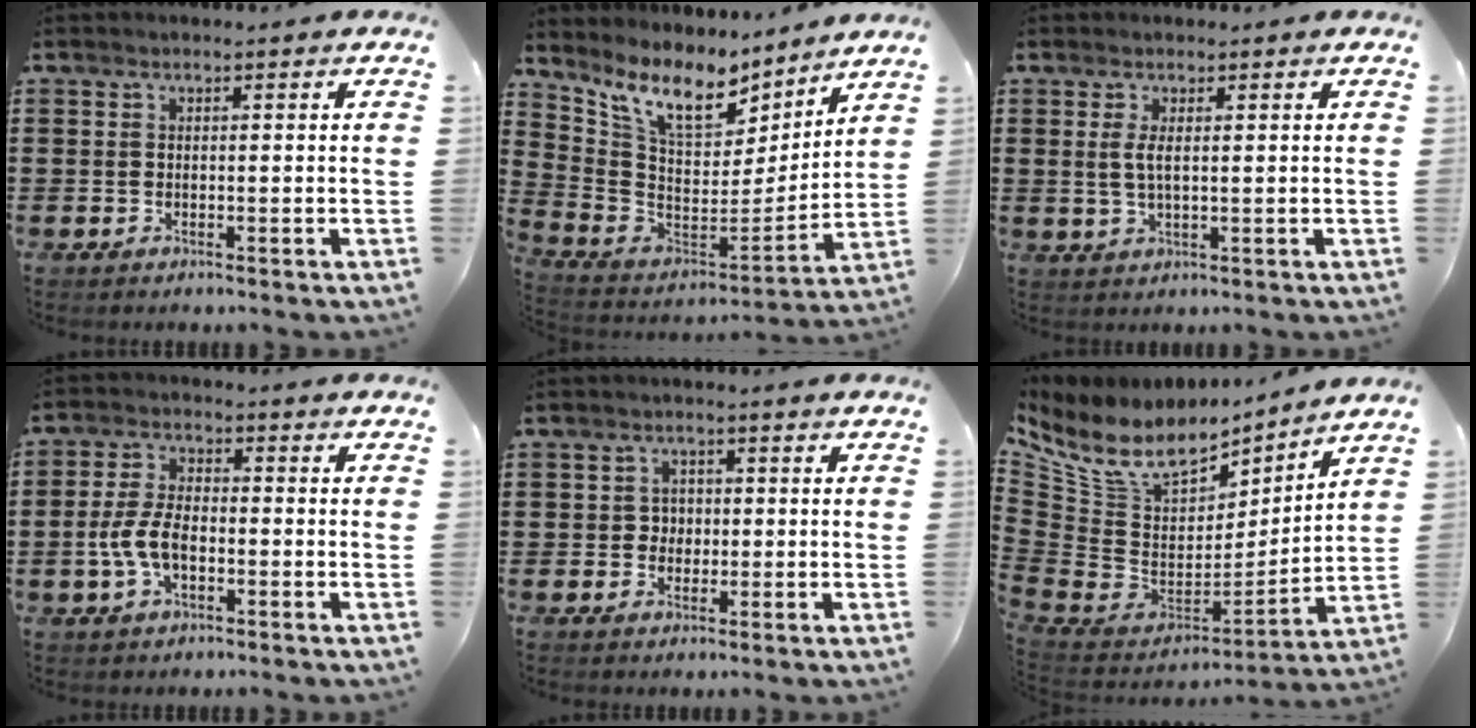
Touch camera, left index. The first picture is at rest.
{"total": 10.1, "force": [7.3, 3.8, 5.8], "torque": [-0.147, -0.042, 0.131]}
{"total": 2.7, "force": [0.6, 0.6, 2.5], "torque": [-0.051, 0.002, 0.009]}
{"total": 6.1, "force": [-1.7, 3.1, 5.0], "torque": [-0.121, -0.004, -0.038]}
{"total": 2.4, "force": [-0.1, 2.2, 0.9], "torque": [-0.027, 0.006, -0.006]}
{"total": 10.0, "force": [6.8, 5.2, 5.3], "torque": [-0.135, -0.043, 0.125]}